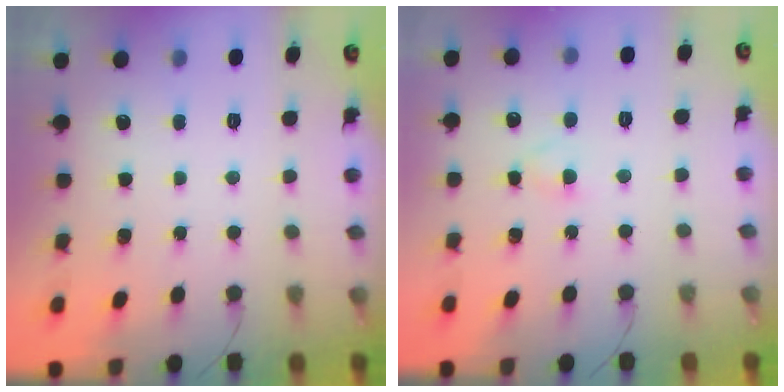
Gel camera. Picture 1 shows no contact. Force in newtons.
{"total": 2.6, "press": 2.4, "slide": 1.1}